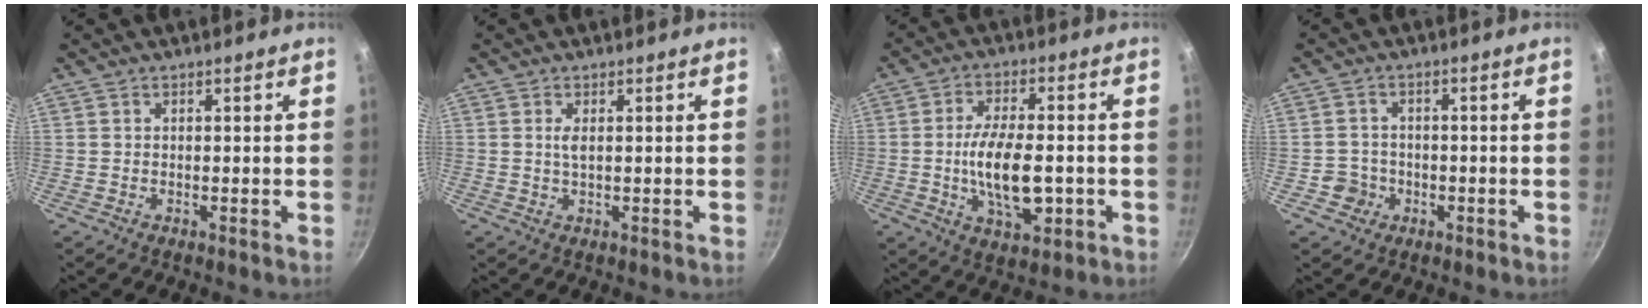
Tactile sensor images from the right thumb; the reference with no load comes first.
{"total": 1.4, "force": [0.2, 0.3, 1.3], "torque": [-0.030, 0.000, 0.006]}
{"total": 12.6, "force": [-2.1, 5.9, 10.9], "torque": [-0.178, 0.014, -0.030]}
{"total": 4.1, "force": [-1.3, 3.8, 0.6], "torque": [0.011, 0.021, -0.020]}